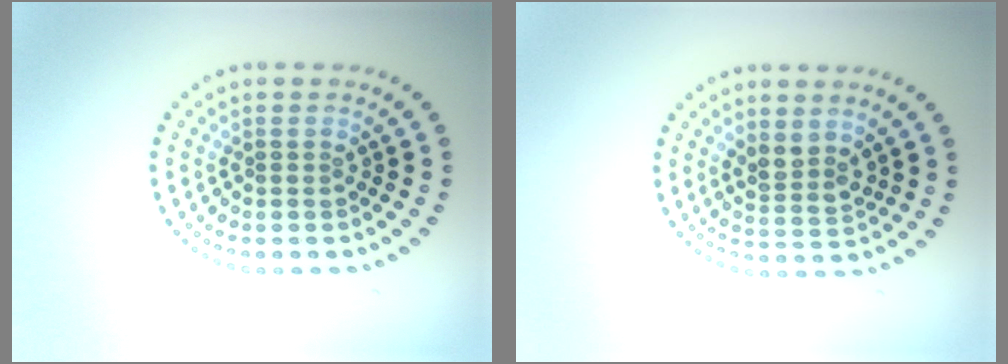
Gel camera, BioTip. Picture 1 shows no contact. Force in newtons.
{"total": 2.2, "press": 1.8, "slide": 1.2}